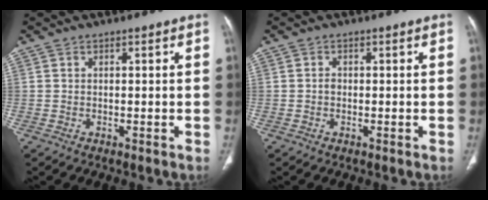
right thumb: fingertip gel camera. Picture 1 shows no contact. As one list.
[{"total": 0.8, "force": [-0.1, 0.7, 0.5], "torque": [-0.005, 0.003, -0.005]}]